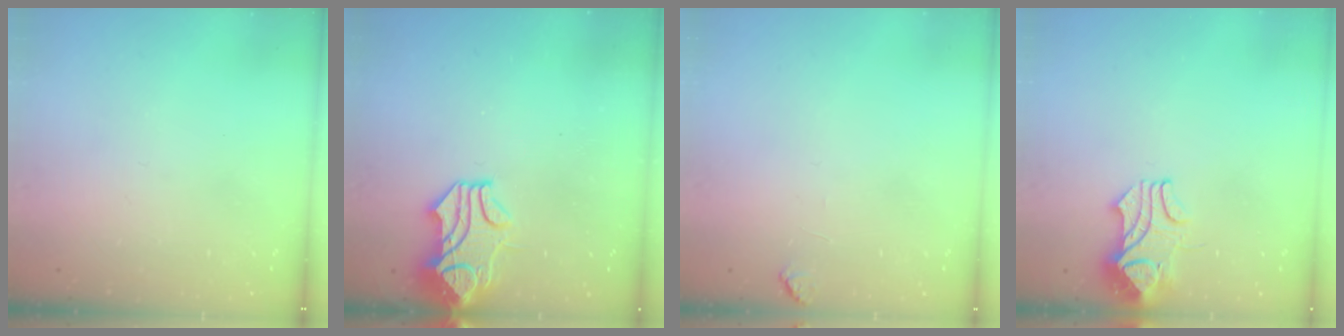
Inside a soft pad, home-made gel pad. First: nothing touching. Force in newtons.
{"total": 1.0, "press": 0.4, "slide": 0.9}
{"total": 1.1, "press": 0.9, "slide": 0.5}
{"total": 2.1, "press": 2.0, "slide": 0.8}